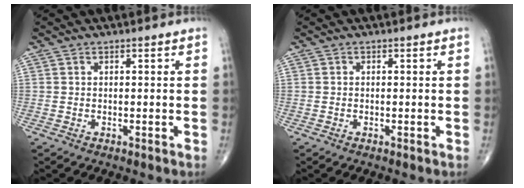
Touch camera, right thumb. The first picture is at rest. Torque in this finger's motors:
{"motor_torque": [-0.08, 0.02, 0.01, 0.03, 0.00]}